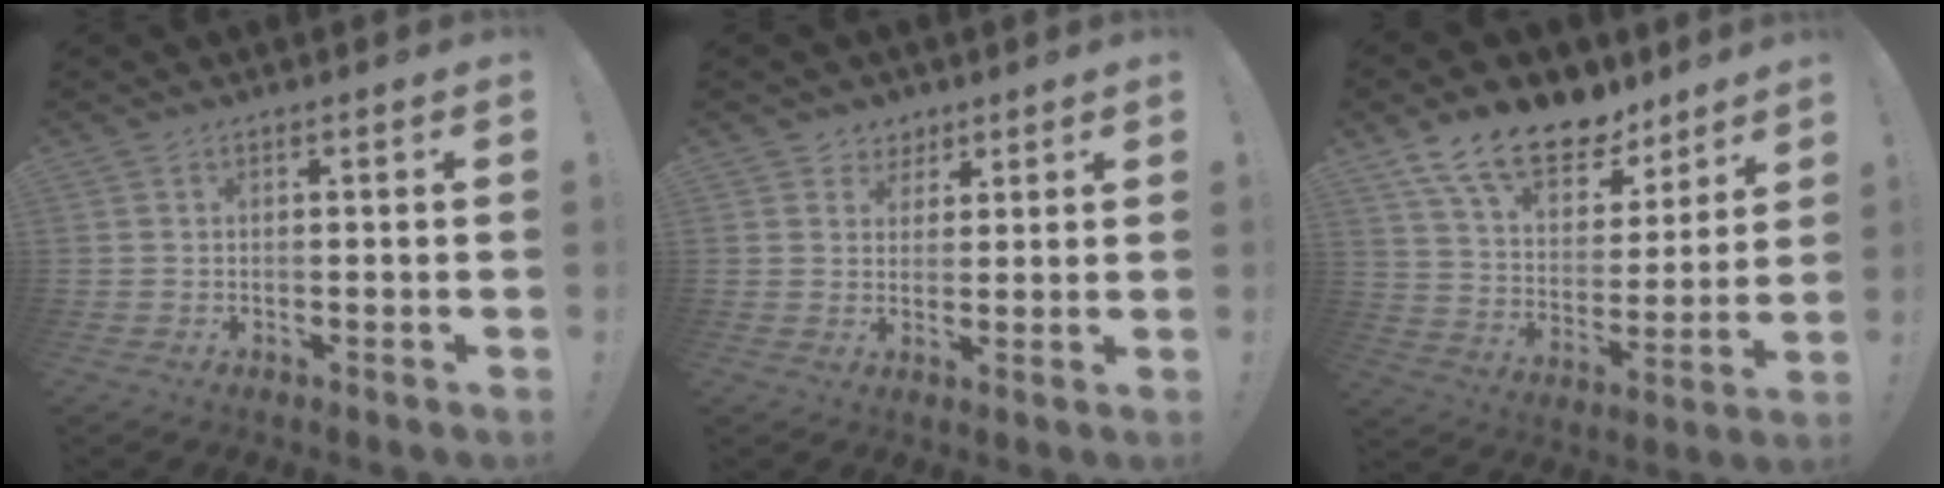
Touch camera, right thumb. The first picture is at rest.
{"total": 5.0, "force": [2.8, 4.1, 0.2], "torque": [-0.001, -0.021, 0.055]}
{"total": 17.6, "force": [12.8, 8.5, 8.6], "torque": [-0.142, -0.087, 0.233]}